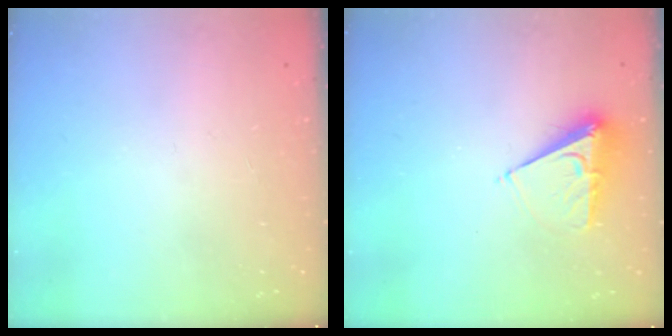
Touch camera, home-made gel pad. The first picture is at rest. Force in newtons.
{"total": 7.7, "press": 7.7, "slide": 0.4}